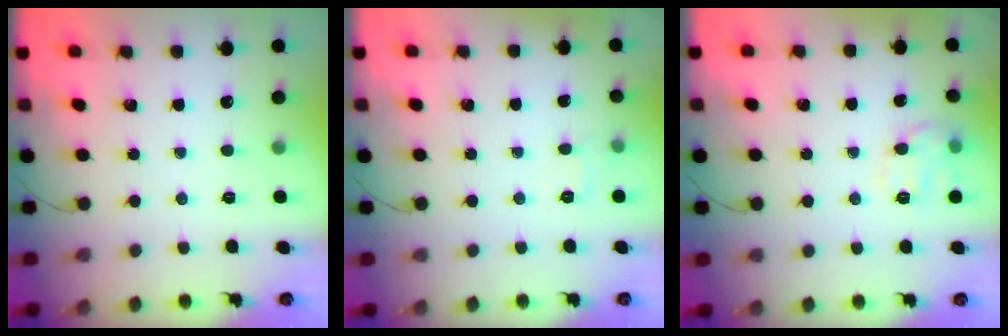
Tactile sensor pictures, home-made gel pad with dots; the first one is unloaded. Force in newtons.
{"total": 5.5, "press": 5.2, "slide": 1.5}
{"total": 9.8, "press": 9.8, "slide": 0.0}